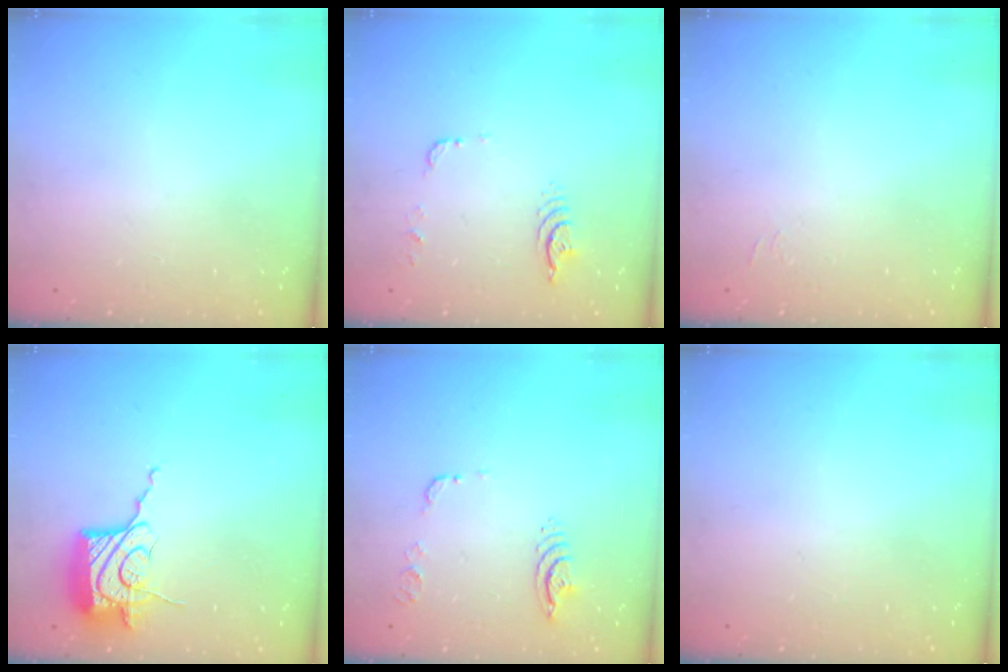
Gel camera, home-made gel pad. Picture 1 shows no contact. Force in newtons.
{"total": 5.2, "press": 5.1, "slide": 1.1}
{"total": 4.5, "press": 4.4, "slide": 0.9}
{"total": 17.2, "press": 17.1, "slide": 0.7}
{"total": 9.4, "press": 9.4, "slide": 1.1}
{"total": 0.0}